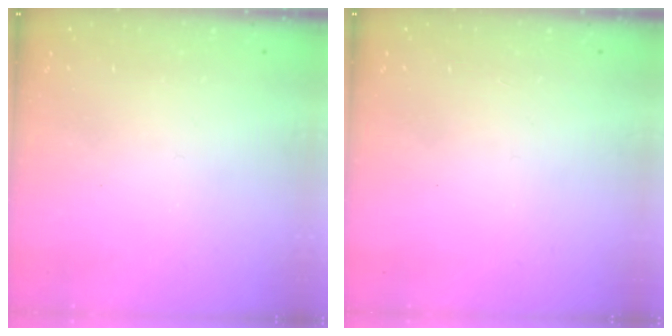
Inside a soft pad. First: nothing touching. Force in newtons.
{"total": 0.0}